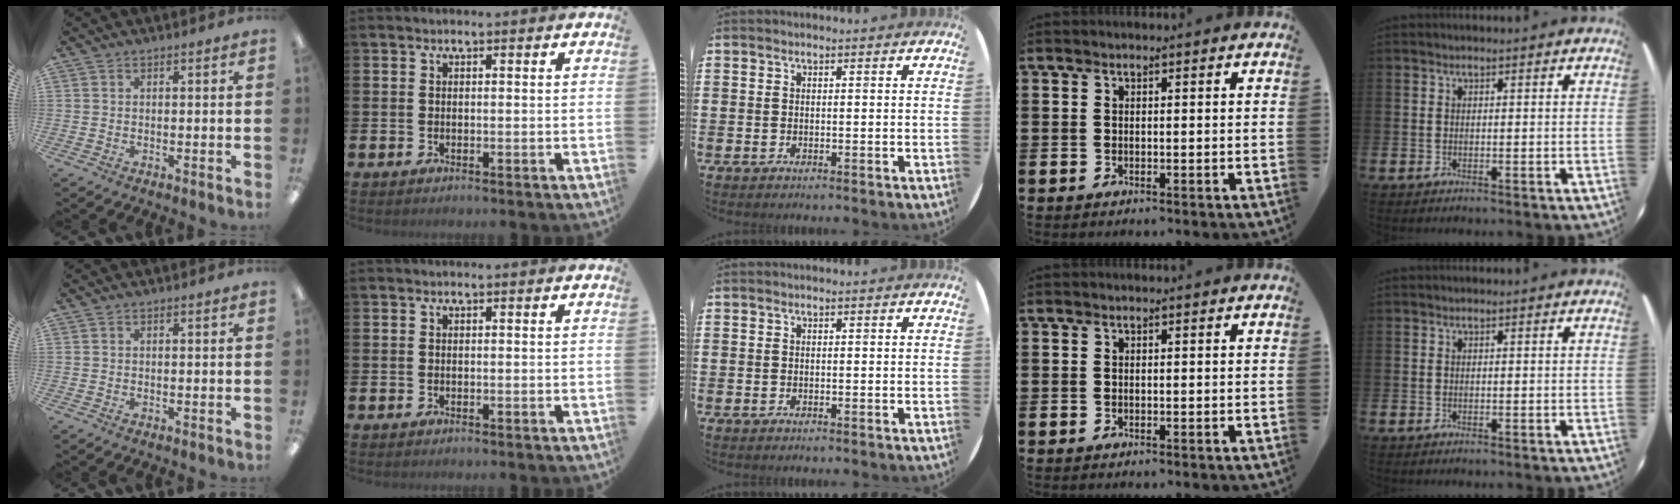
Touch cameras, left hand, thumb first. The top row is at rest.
{}